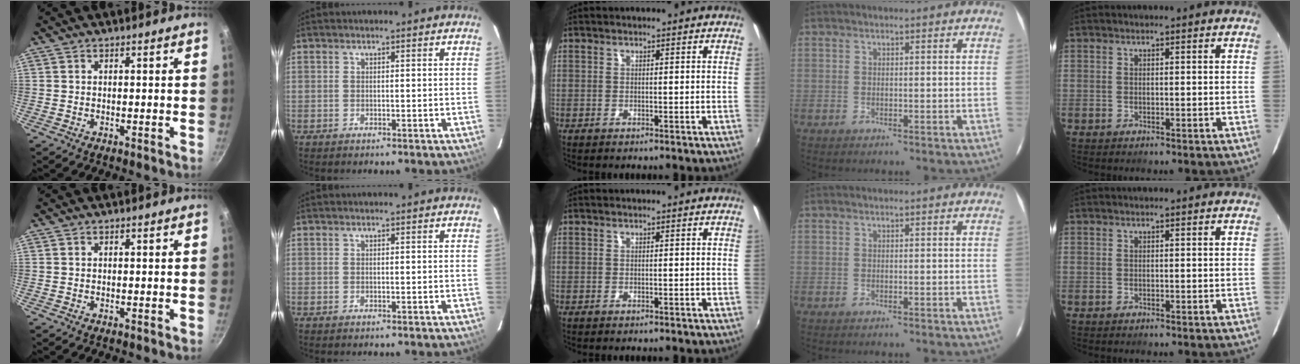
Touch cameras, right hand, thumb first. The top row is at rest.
{}